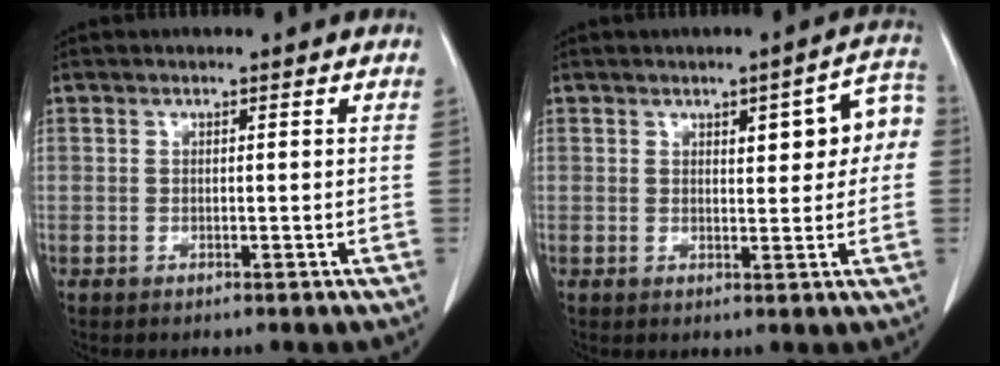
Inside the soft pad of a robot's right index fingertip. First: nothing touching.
{"total": 6.9, "force": [1.5, 2.3, 6.3], "torque": [-0.073, 0.024, 0.016]}